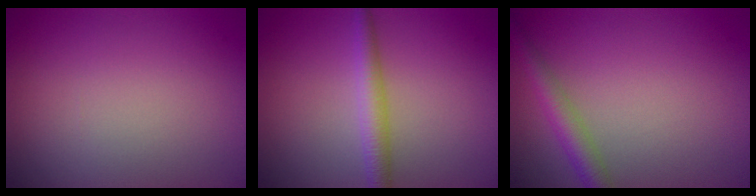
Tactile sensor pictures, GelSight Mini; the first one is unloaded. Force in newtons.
{"total": 2.7, "press": 2.7, "slide": 0.1}
{"total": 2.9, "press": 2.9, "slide": 0.0}